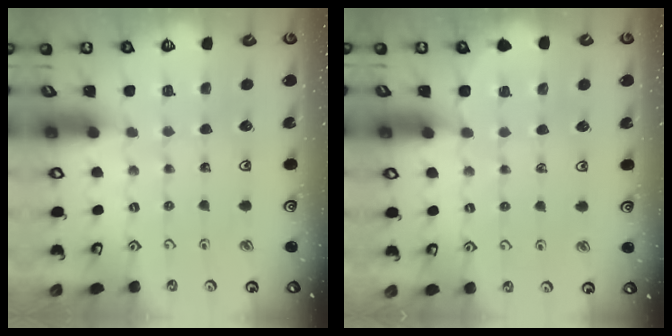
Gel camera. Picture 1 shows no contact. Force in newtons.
{"total": 4.3, "press": 4.3, "slide": 0.4}